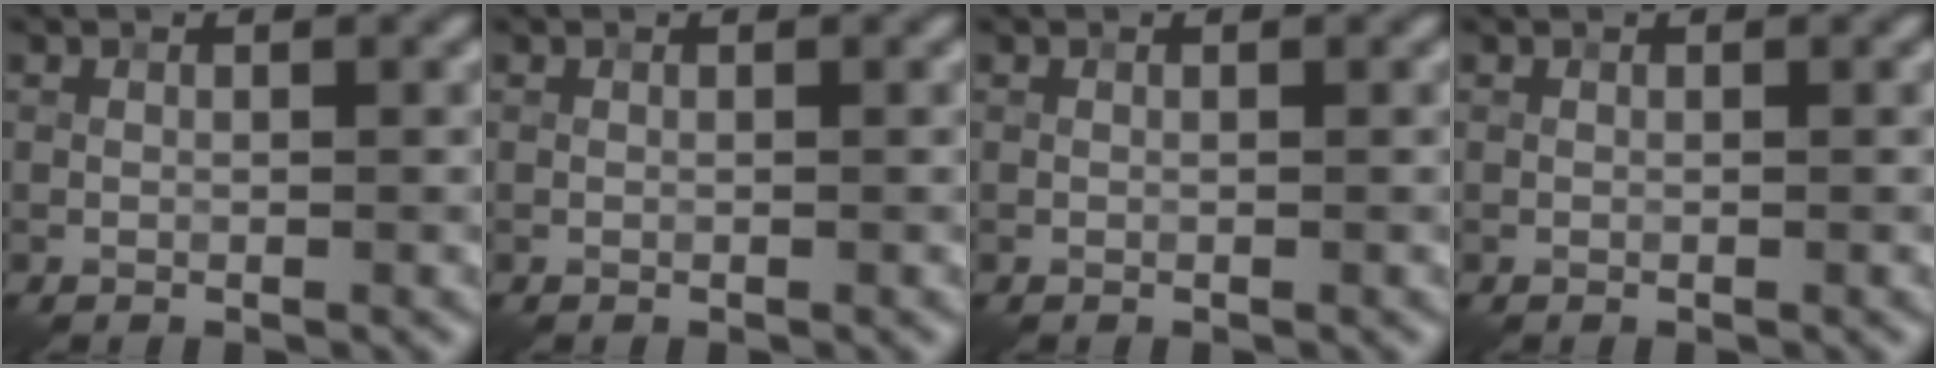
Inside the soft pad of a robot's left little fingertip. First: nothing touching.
{"total": 0.0}
{"total": 0.0}
{"total": 0.0}